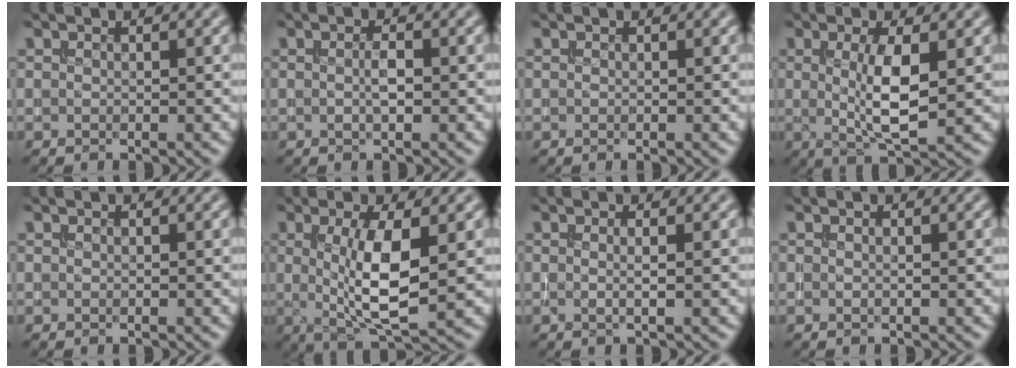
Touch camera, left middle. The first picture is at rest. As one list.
[{"total": 1.2, "force": [-0.2, 0.3, 1.1], "torque": [-0.025, 0.003, -0.004]}, {"total": 0.0}, {"total": 4.4, "force": [0.2, 0.9, 4.3], "torque": [-0.083, -0.007, 0.010]}, {"total": 0.0}, {"total": 6.3, "force": [0.2, 1.6, 6.1], "torque": [-0.111, -0.009, 0.007]}, {"total": 1.0, "force": [0.0, 0.1, 1.0], "torque": [-0.011, 0.001, -0.009]}, {"total": 0.0}]